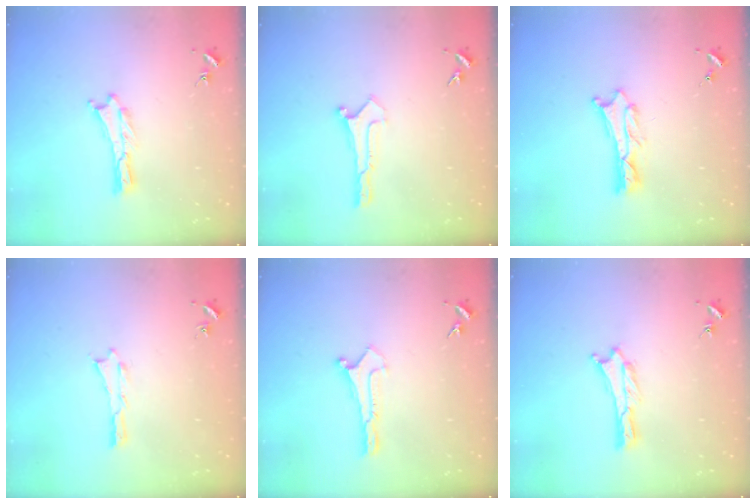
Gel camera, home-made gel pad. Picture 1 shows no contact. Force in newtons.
{"total": 0.0}
{"total": 1.2, "press": 1.2, "slide": 0.2}
{"total": 0.0}
{"total": 0.0}
{"total": 0.0}